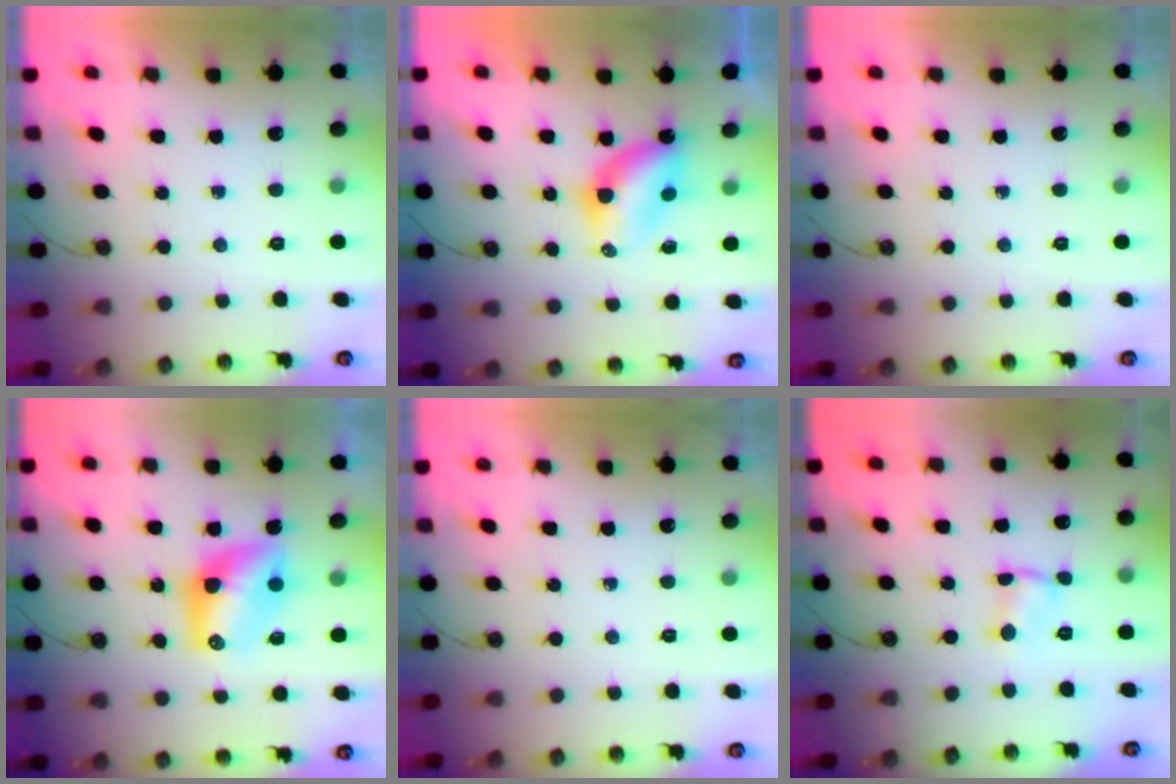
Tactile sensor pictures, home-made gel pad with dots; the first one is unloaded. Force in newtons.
{"total": 7.4, "press": 7.3, "slide": 0.8}
{"total": 0.0}
{"total": 9.3, "press": 9.2, "slide": 0.6}
{"total": 0.0}
{"total": 1.6, "press": 1.6, "slide": 0.3}